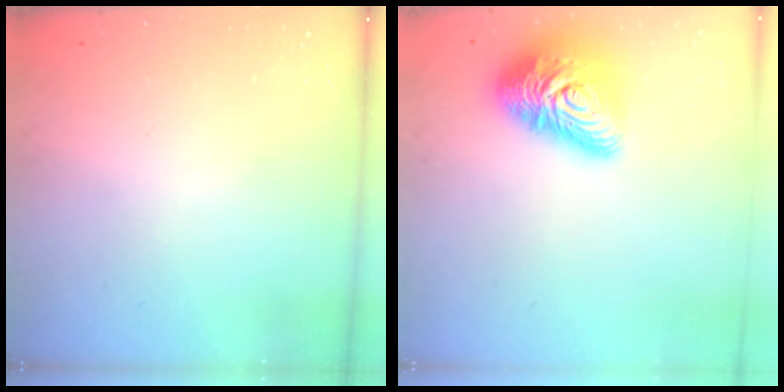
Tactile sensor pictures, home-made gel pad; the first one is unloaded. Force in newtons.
{"total": 17.7, "press": 17.7, "slide": 1.1}